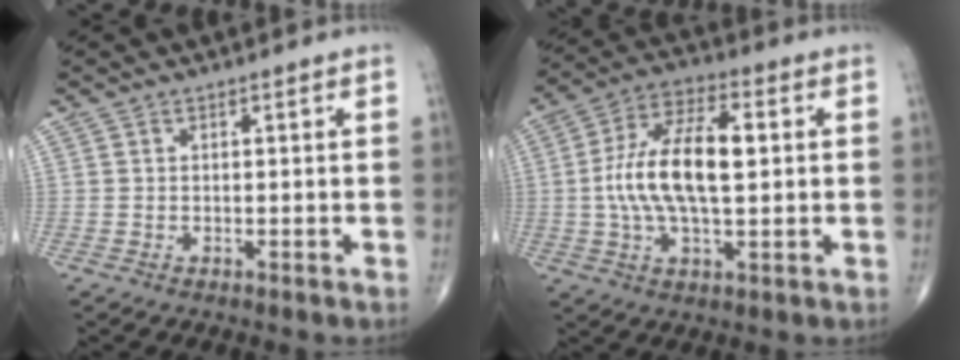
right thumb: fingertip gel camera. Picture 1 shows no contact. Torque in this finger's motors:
{"motor_torque": [0.29, 0.41, 1.33, -0.06, 0.19]}